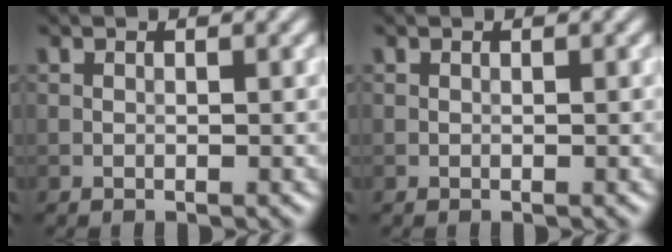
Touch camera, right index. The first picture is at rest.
{"total": 0.0}